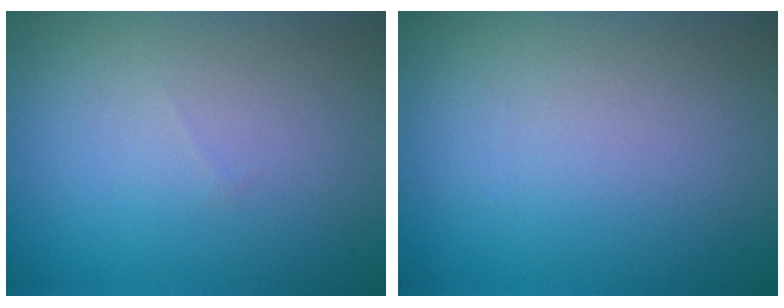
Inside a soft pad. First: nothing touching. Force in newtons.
{"total": 0.0}